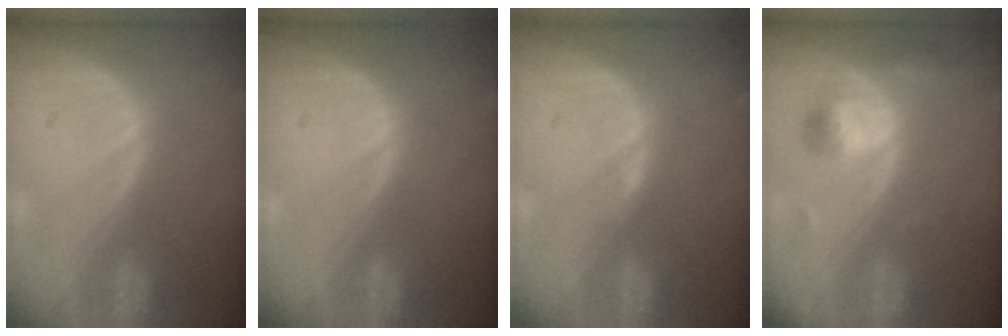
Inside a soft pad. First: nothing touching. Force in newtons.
{"total": 0.0}
{"total": 0.8, "press": 0.8, "slide": 0.0}
{"total": 5.3, "press": 4.9, "slide": 2.2}